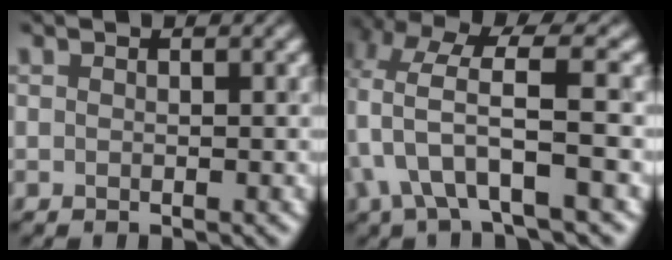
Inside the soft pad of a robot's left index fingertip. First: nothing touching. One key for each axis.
{"total": 6.6, "fx": -0.9, "fy": 1.8, "fz": 6.3, "tx": -0.128, "ty": 0.010, "tz": -0.018}